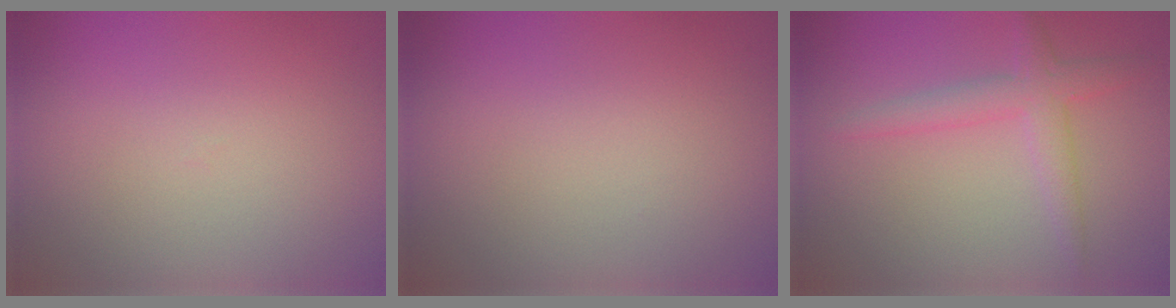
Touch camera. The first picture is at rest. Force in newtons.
{"total": 0.0}
{"total": 2.9, "press": 2.9, "slide": 0.1}